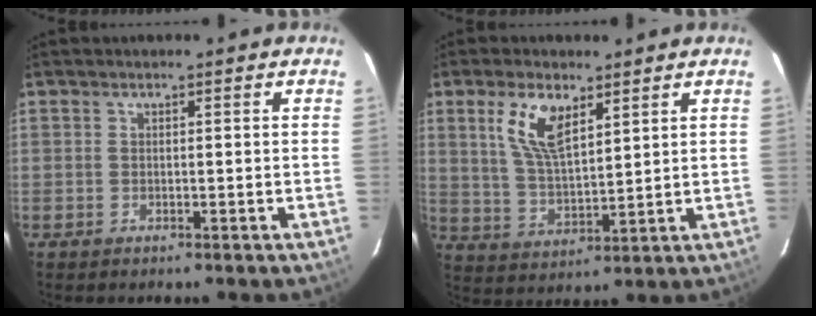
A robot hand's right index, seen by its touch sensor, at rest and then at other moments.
{"total": 9.3, "force": [4.6, 3.8, 7.1], "torque": [-0.137, 0.006, 0.097]}